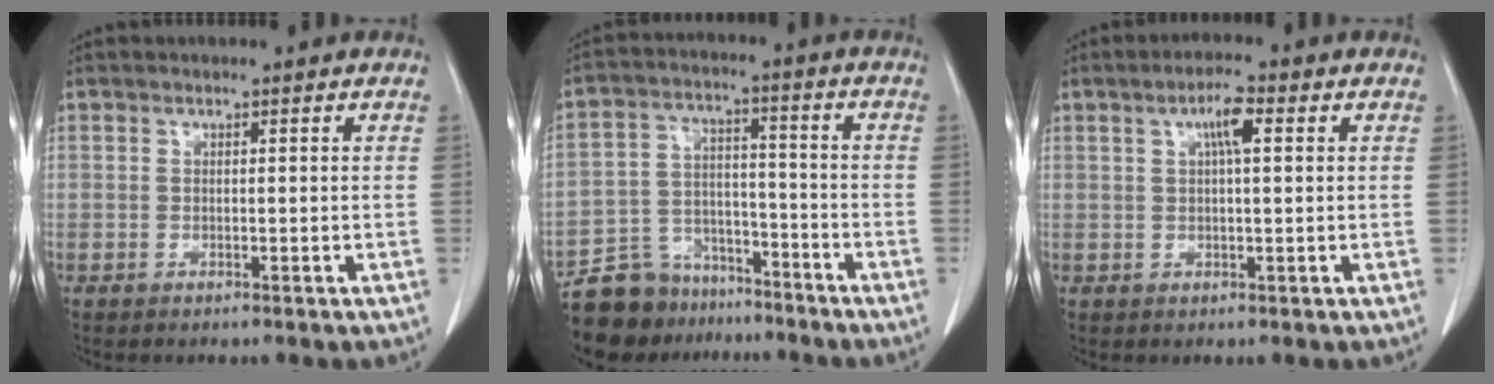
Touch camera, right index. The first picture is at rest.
{"total": 11.0, "force": [-9.1, 5.9, 1.8], "torque": [-0.045, 0.029, -0.154]}
{"total": 3.9, "force": [1.3, 0.6, 3.7], "torque": [-0.067, 0.008, 0.022]}